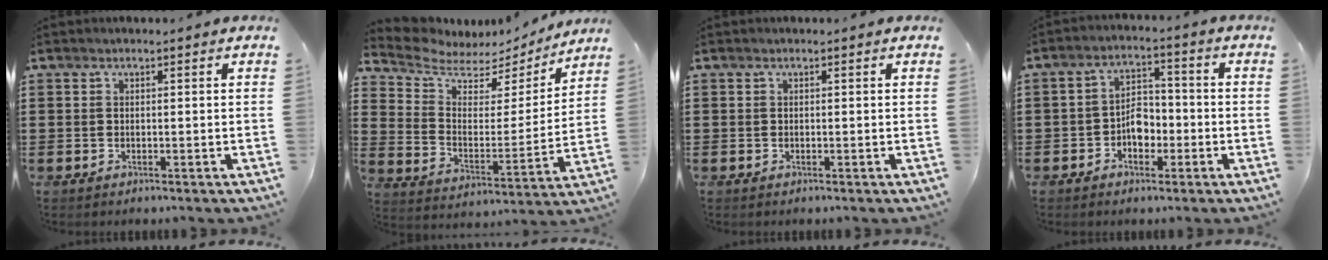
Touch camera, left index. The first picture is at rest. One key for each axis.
{"total": 5.1, "fx": 4.7, "fy": 2.0, "fz": 0.7, "tx": -0.051, "ty": -0.039, "tz": 0.076}
{"total": 0.0}
{"total": 4.6, "fx": -1.8, "fy": 3.1, "fz": 3.0, "tx": -0.056, "ty": 0.010, "tz": -0.035}